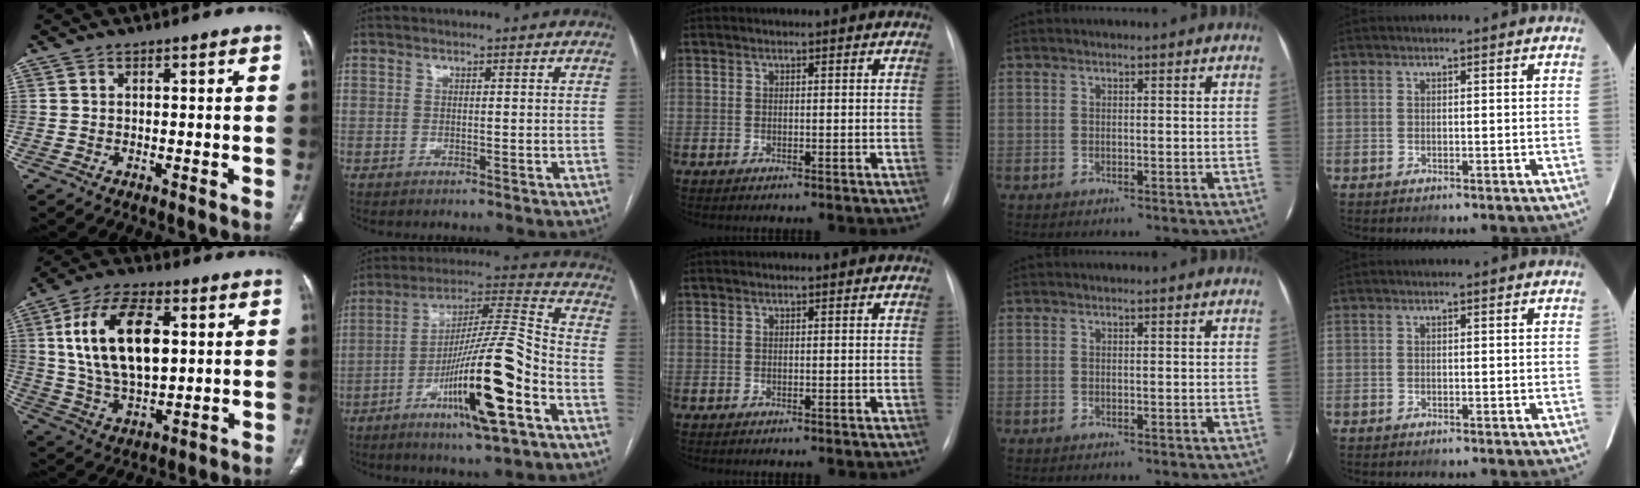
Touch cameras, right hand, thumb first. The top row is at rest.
{"thumb": {"total": 18.9, "force": [4.1, 10.1, 15.5], "torque": [-0.271, -0.003, 0.077]}, "index": {"total": 19.0, "force": [-7.8, 1.1, 17.3], "torque": [-0.312, -0.011, -0.131]}}